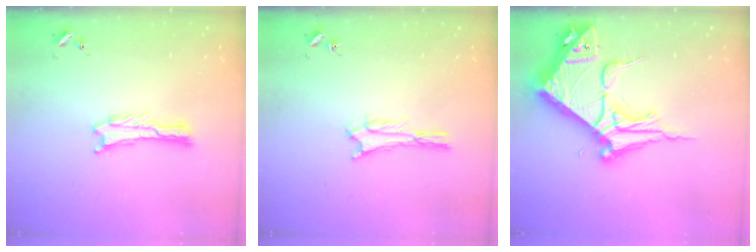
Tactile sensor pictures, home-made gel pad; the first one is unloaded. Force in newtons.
{"total": 3.3, "press": 3.3, "slide": 0.4}
{"total": 10.6, "press": 10.6, "slide": 1.1}